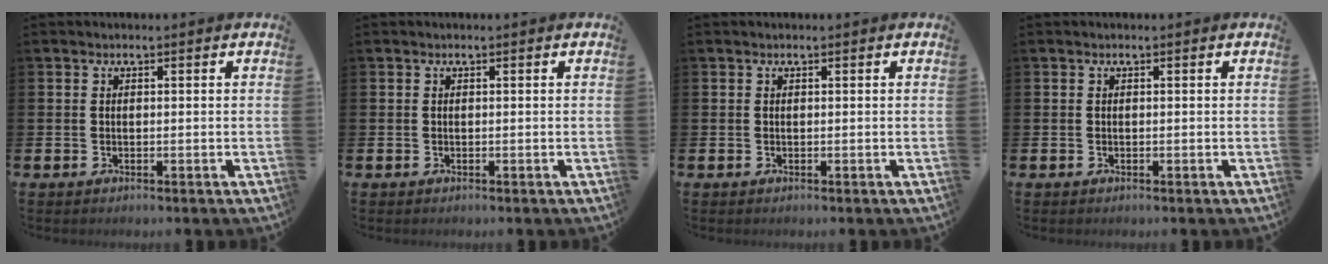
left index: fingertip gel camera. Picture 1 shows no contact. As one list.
[{"total": 0.0}, {"total": 0.0}, {"total": 0.0}]